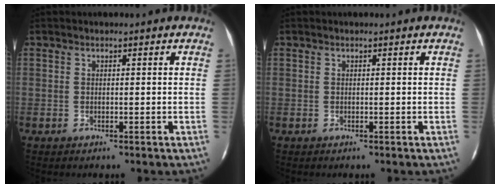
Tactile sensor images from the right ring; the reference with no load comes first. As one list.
[{"total": 0.0}]